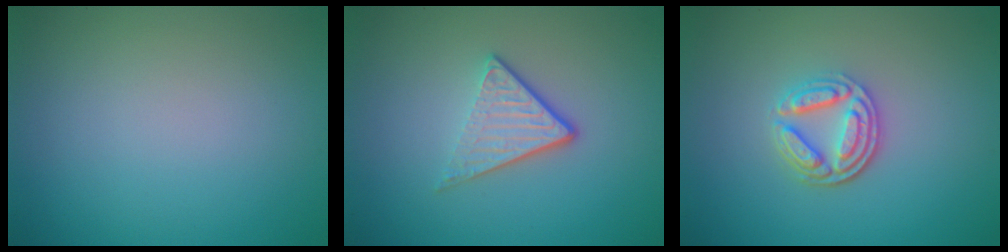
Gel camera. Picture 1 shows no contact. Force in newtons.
{"total": 3.5, "press": 2.5, "slide": 2.5}
{"total": 3.9, "press": 3.2, "slide": 2.2}